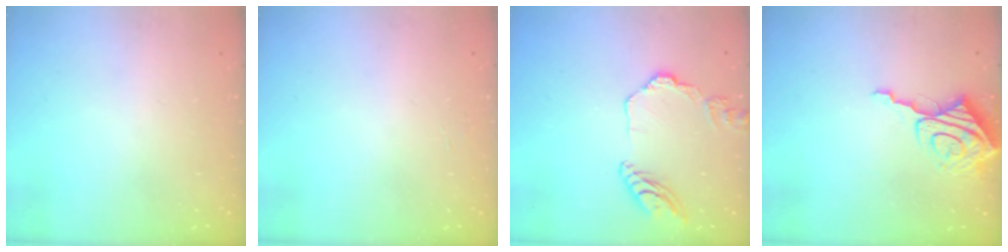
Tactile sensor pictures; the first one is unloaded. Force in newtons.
{"total": 1.3, "press": 1.3, "slide": 0.1}
{"total": 11.8, "press": 11.7, "slide": 1.1}
{"total": 9.7, "press": 9.6, "slide": 1.1}